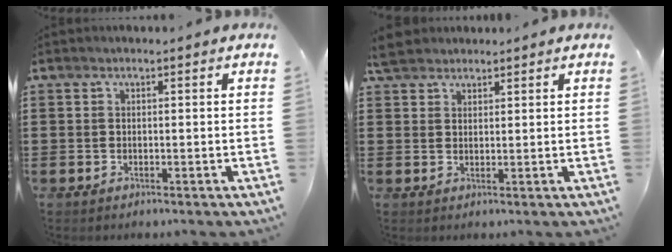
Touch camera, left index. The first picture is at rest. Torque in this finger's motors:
{"motor_torque": [0.28, -0.42, 0.07, 0.01]}